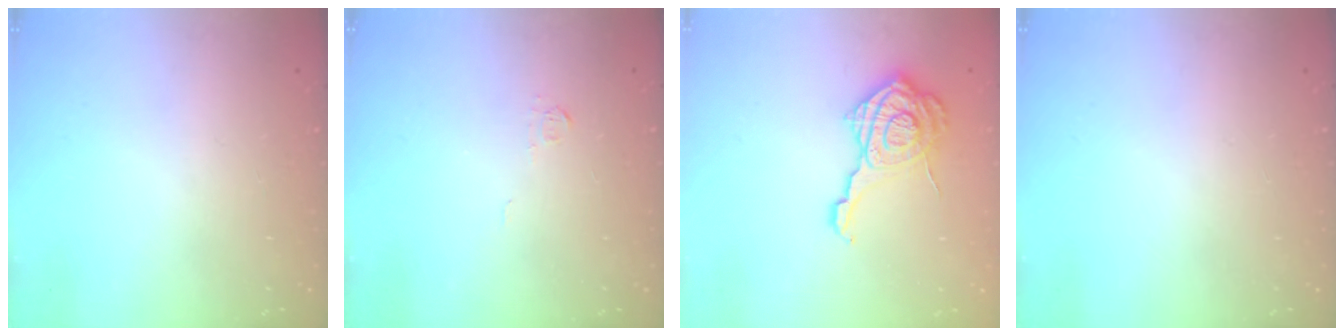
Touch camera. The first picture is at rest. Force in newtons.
{"total": 3.4, "press": 3.4, "slide": 0.5}
{"total": 16.1, "press": 16.1, "slide": 1.2}
{"total": 0.0}